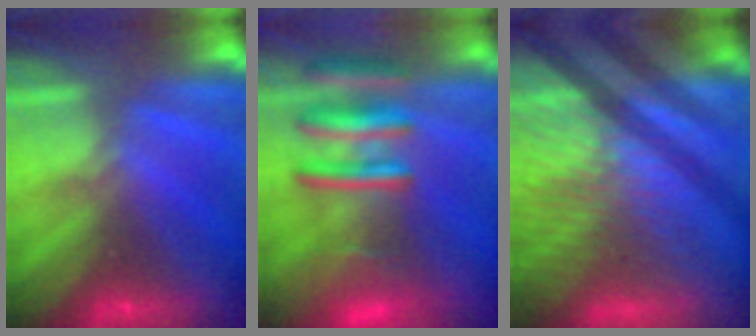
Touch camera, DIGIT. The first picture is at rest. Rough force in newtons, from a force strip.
{"total": 7.7}
{"total": 7.2}